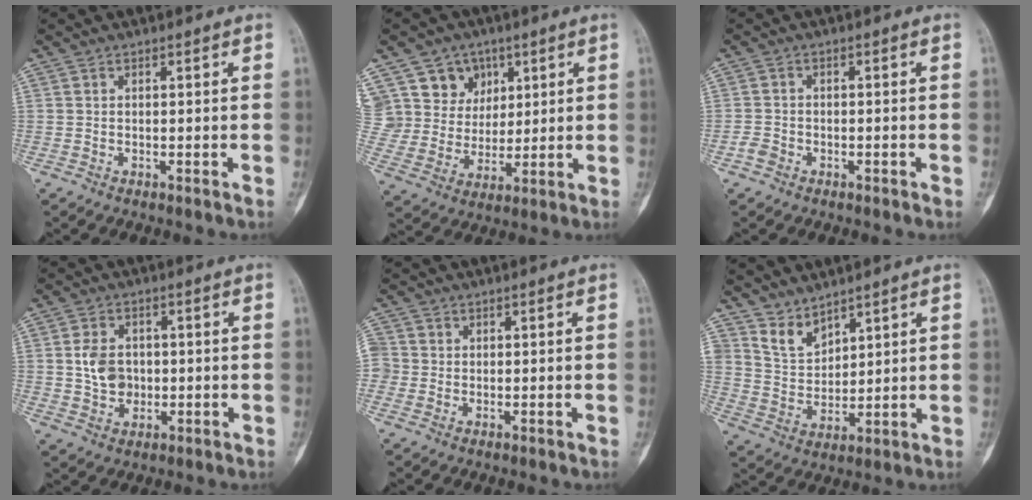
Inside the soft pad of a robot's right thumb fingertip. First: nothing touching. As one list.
[{"total": 14.1, "force": [6.6, 11.6, 4.4], "torque": [-0.042, -0.009, 0.132]}, {"total": 2.3, "force": [-1.3, 1.8, 0.7], "torque": [-0.005, 0.009, -0.030]}, {"total": 6.7, "force": [-0.1, 5.4, 4.0], "torque": [-0.047, 0.003, 0.001]}, {"total": 4.0, "force": [0.0, 3.9, 0.7], "torque": [0.002, 0.007, -0.006]}, {"total": 6.0, "force": [4.8, 3.2, 1.4], "torque": [-0.004, -0.042, 0.108]}]